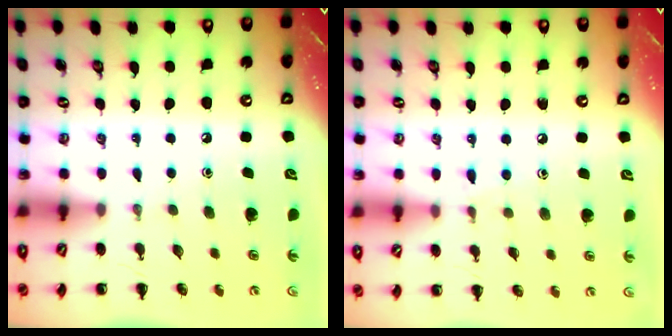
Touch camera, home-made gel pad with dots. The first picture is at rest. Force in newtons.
{"total": 5.9, "press": 5.5, "slide": 2.2}